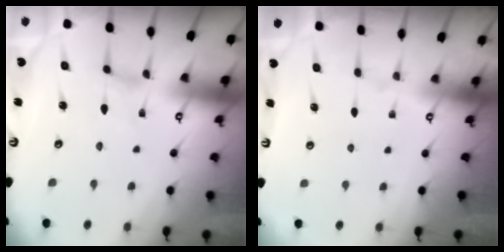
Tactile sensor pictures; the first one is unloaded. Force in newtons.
{"total": 0.0}